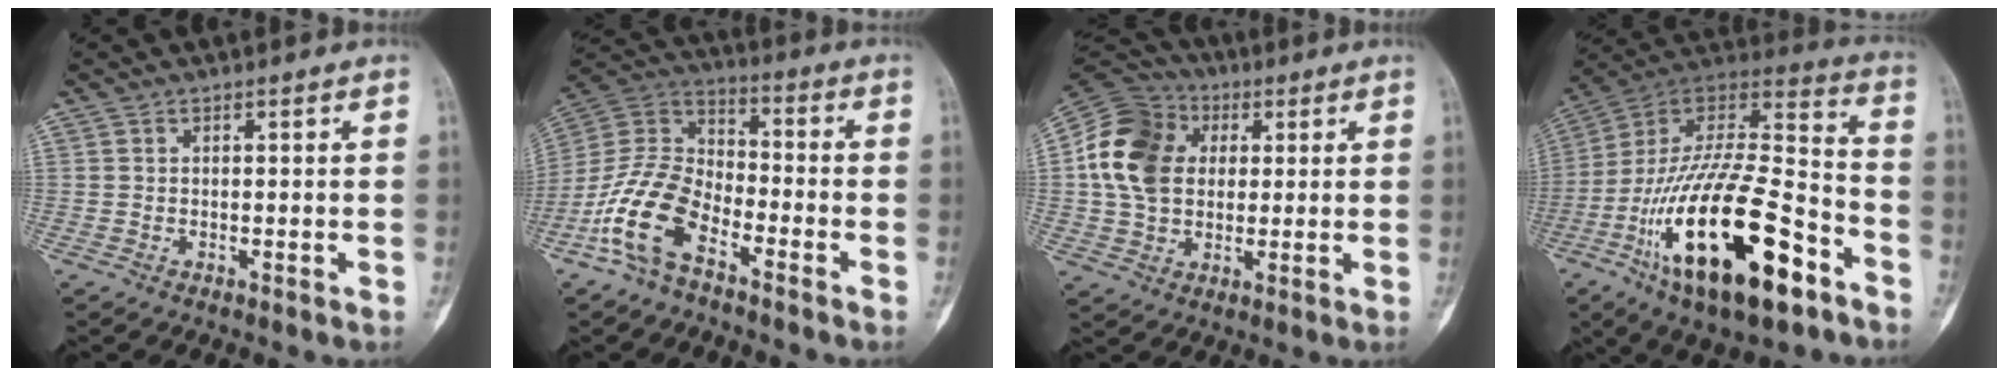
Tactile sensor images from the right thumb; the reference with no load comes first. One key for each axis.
{"total": 13.9, "fx": -7.6, "fy": 7.3, "fz": 9.2, "tx": -0.185, "ty": 0.056, "tz": -0.157}
{"total": 15.7, "fx": 2.4, "fy": 12.2, "fz": 9.7, "tx": -0.167, "ty": 0.017, "tz": 0.036}
{"total": 30.4, "fx": -13.2, "fy": 11.6, "fz": 24.8, "tx": -0.461, "ty": 0.055, "tz": -0.215}